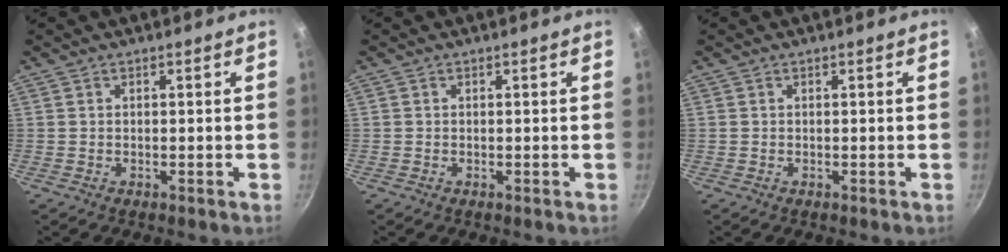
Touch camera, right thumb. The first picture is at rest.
{"total": 0.0}
{"total": 0.0}